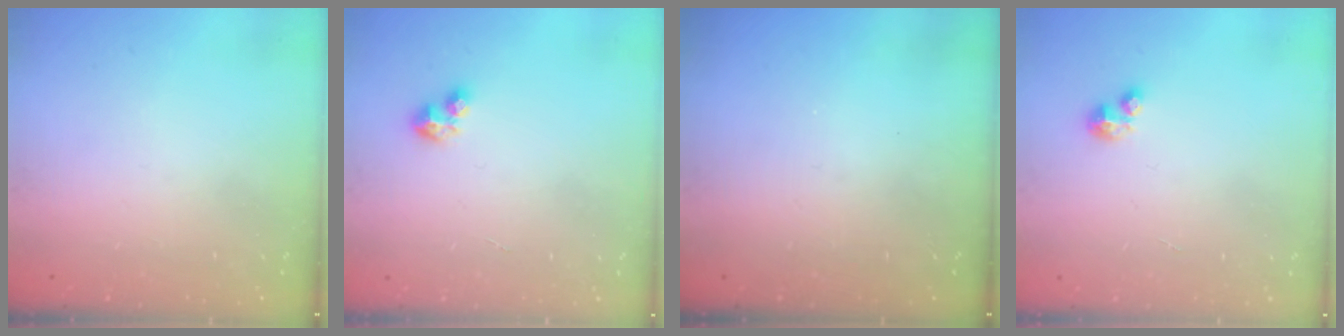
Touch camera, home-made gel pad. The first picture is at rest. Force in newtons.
{"total": 3.2, "press": 3.2, "slide": 0.4}
{"total": 0.0}
{"total": 2.1, "press": 2.1, "slide": 0.2}